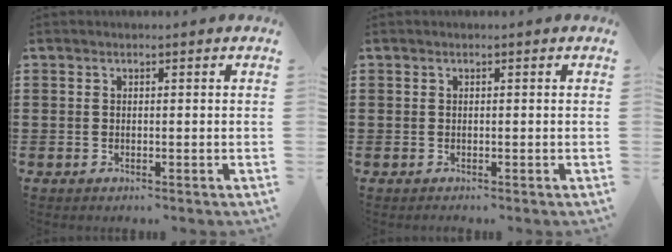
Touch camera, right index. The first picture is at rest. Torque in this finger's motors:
{"motor_torque": [-0.50, 1.40, -1.05, -0.16]}